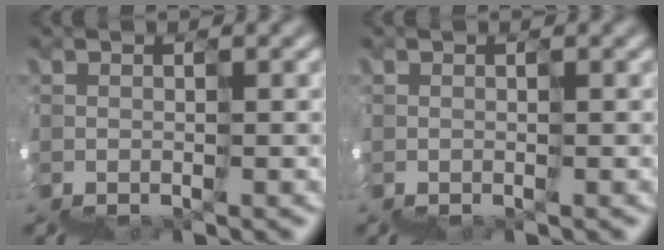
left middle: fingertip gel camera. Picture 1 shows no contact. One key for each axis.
{"total": 0.0}